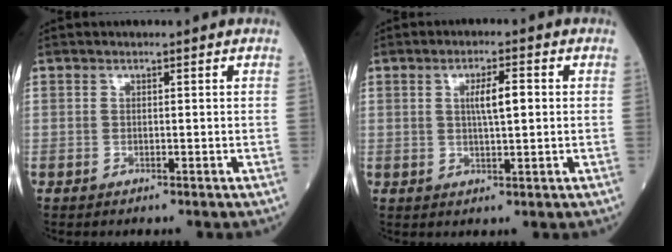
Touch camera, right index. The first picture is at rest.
{"total": 4.4, "force": [0.7, 0.7, 4.3], "torque": [-0.075, 0.005, 0.011]}